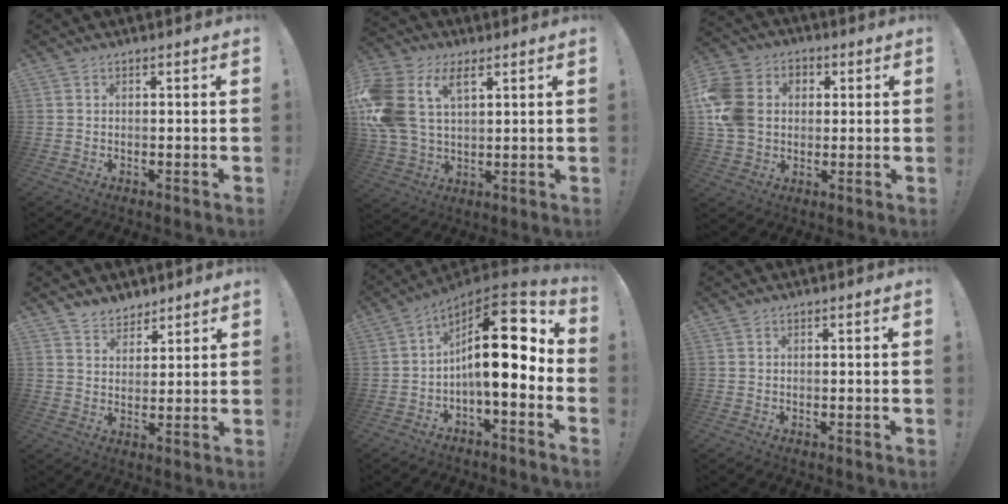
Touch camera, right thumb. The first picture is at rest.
{"total": 16.3, "force": [6.3, 10.6, 10.6], "torque": [-0.240, -0.018, 0.117]}
{"total": 14.8, "force": [1.2, 12.3, 8.2], "torque": [-0.150, 0.008, 0.028]}
{"total": 5.5, "force": [4.6, 3.0, 0.1], "torque": [0.006, -0.037, 0.086]}
{"total": 18.5, "force": [1.9, 6.3, 17.3], "torque": [-0.273, -0.013, 0.025]}
{"total": 0.0}